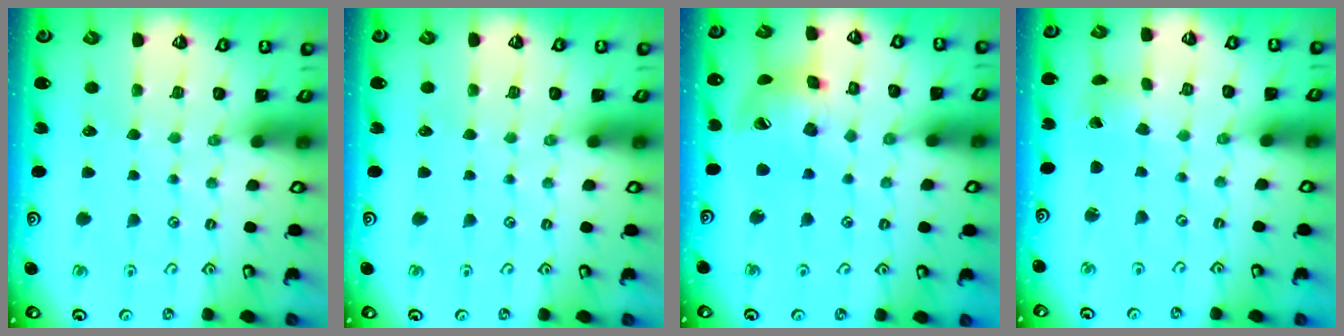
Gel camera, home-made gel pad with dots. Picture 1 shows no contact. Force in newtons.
{"total": 0.0}
{"total": 18.9, "press": 18.6, "slide": 2.9}
{"total": 1.0, "press": 1.0, "slide": 0.1}